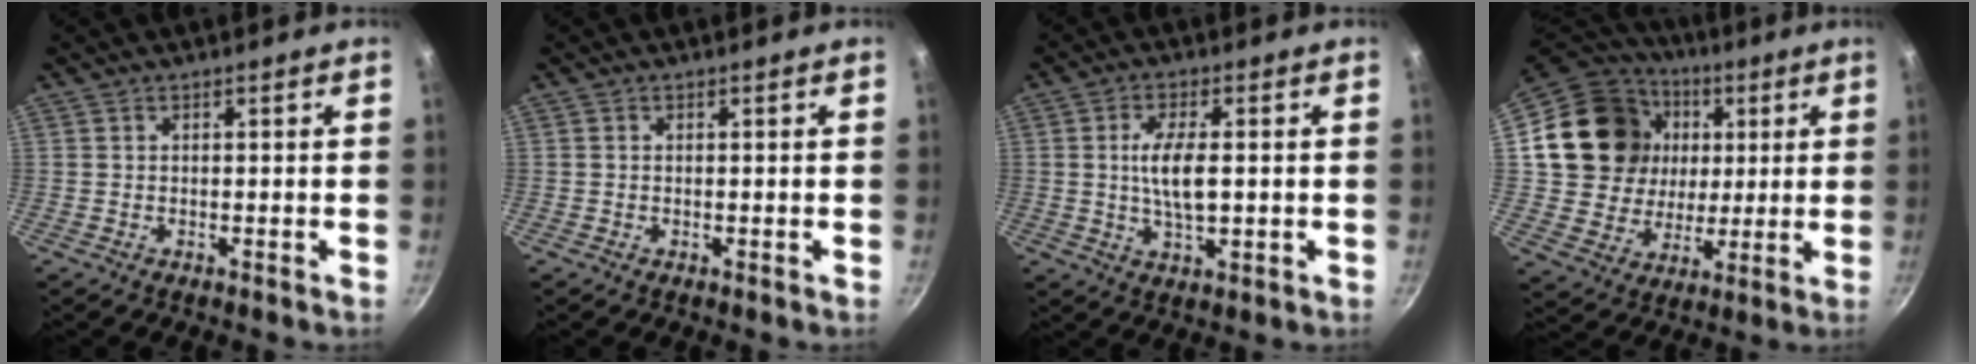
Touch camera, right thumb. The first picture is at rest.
{"total": 0.0}
{"total": 8.2, "force": [0.3, 3.3, 7.5], "torque": [-0.140, 0.001, 0.004]}
{"total": 21.8, "force": [4.8, 18.6, 10.2], "torque": [-0.174, 0.016, 0.091]}